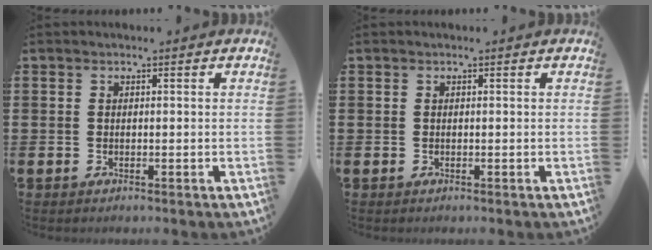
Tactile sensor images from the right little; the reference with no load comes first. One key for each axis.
{"total": 0.0}